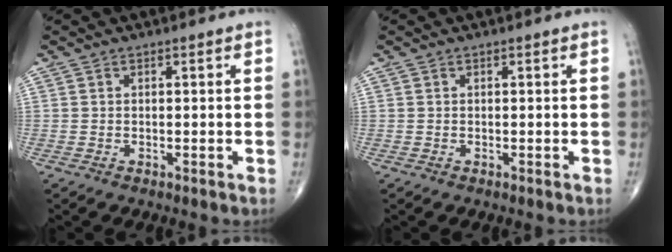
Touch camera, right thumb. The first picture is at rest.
{"total": 0.0}